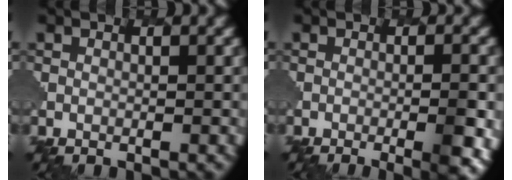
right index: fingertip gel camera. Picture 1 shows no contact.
{"total": 5.4, "force": [-1.6, 1.9, 4.8], "torque": [-0.051, 0.004, -0.012]}